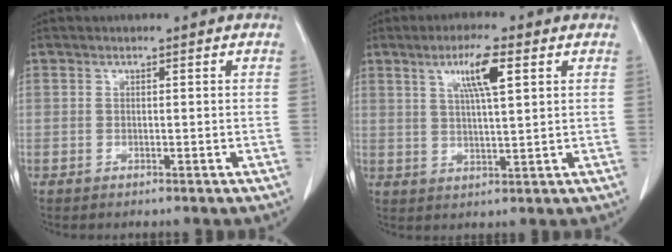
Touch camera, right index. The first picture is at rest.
{"total": 6.8, "force": [2.9, 0.5, 6.1], "torque": [-0.112, 0.003, 0.051]}